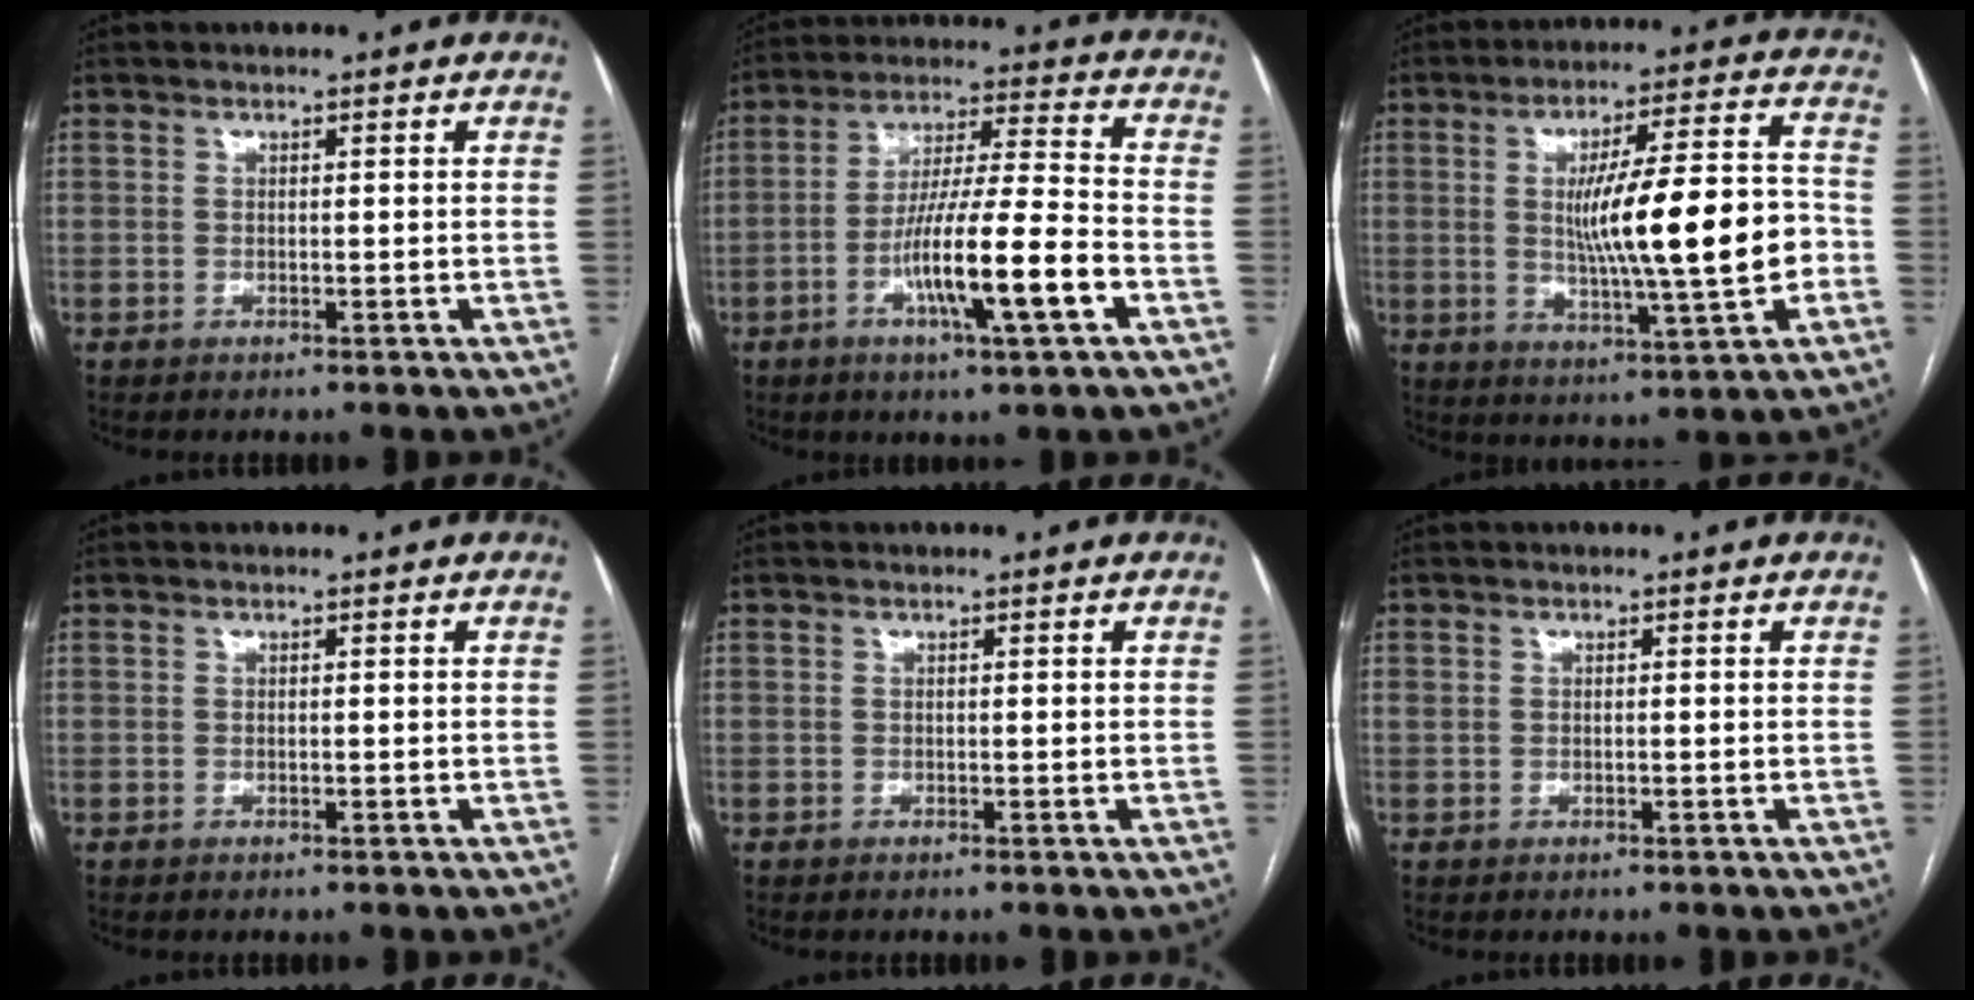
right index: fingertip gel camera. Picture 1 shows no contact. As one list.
[{"total": 14.0, "force": [-5.1, 0.4, 13.0], "torque": [-0.231, -0.004, -0.090]}, {"total": 15.4, "force": [-1.4, 1.7, 15.3], "torque": [-0.245, 0.009, -0.017]}, {"total": 0.0}, {"total": 0.0}, {"total": 0.7, "force": [0.0, 0.4, 0.6], "torque": [-0.019, 0.006, 0.004]}]